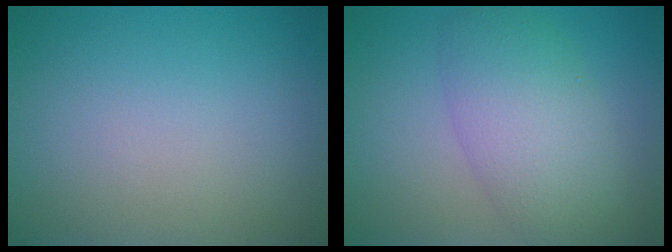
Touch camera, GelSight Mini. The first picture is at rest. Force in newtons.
{"total": 6.2, "press": 6.2, "slide": 0.1}